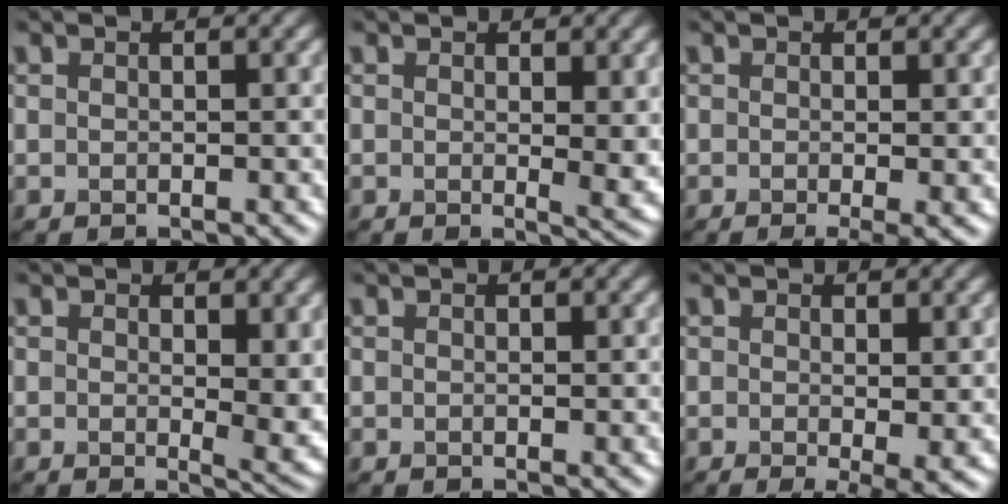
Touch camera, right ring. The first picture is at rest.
{"total": 2.4, "force": [0.6, 0.6, 2.2], "torque": [-0.026, -0.011, 0.011]}
{"total": 2.3, "force": [-0.7, 0.4, 2.2], "torque": [-0.034, -0.011, -0.010]}
{"total": 3.5, "force": [0.8, 1.1, 3.2], "torque": [-0.039, -0.011, 0.013]}
{"total": 0.0}
{"total": 2.7, "force": [-0.5, 0.3, 2.6], "torque": [-0.039, -0.015, -0.007]}